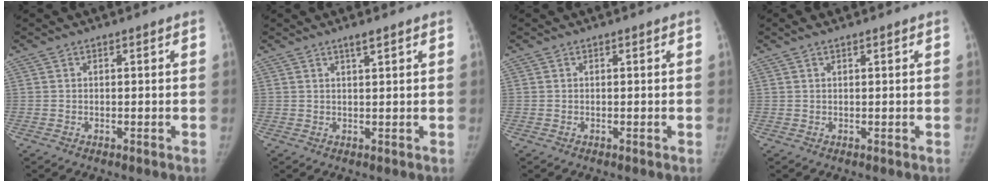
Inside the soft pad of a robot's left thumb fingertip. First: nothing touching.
{"total": 1.6, "force": [1.2, 0.1, 1.0], "torque": [-0.015, -0.007, 0.022]}
{"total": 0.0}
{"total": 1.3, "force": [1.0, 0.4, 0.8], "torque": [-0.011, 0.008, 0.016]}